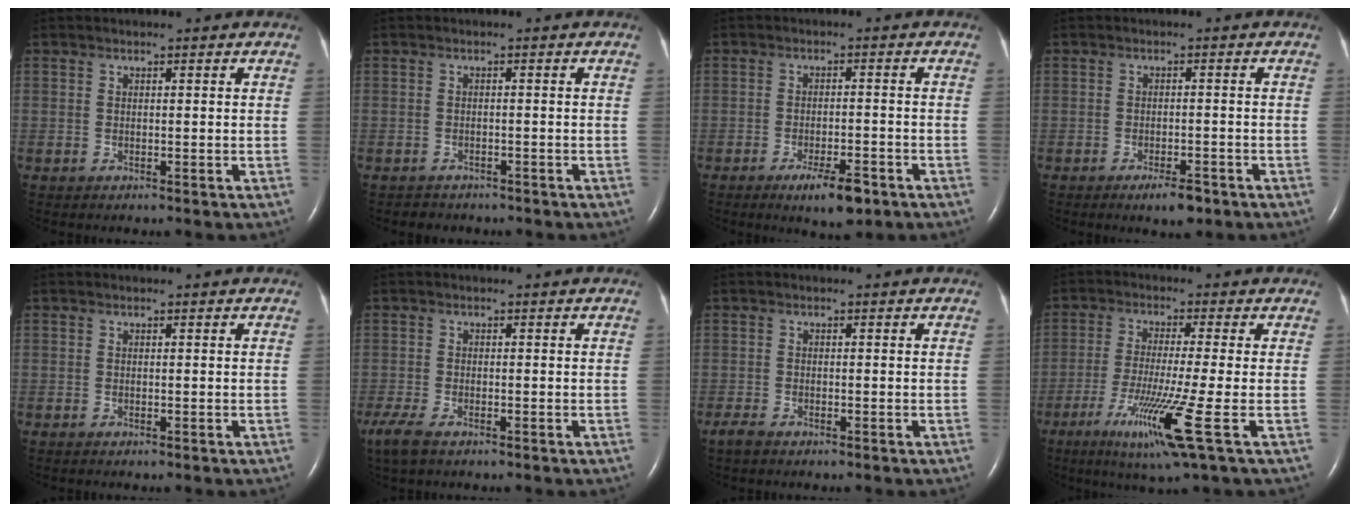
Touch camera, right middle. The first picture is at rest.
{"total": 2.5, "force": [-2.1, 1.4, 0.1], "torque": [-0.009, 0.003, -0.028]}
{"total": 5.9, "force": [-3.6, 1.4, 4.4], "torque": [-0.077, -0.007, -0.052]}
{"total": 3.6, "force": [-2.4, 1.0, 2.5], "torque": [-0.042, -0.002, -0.035]}
{"total": 0.0}
{"total": 6.3, "force": [-4.3, 2.4, 3.9], "torque": [-0.086, -0.017, -0.077]}
{"total": 1.8, "force": [-1.4, 0.6, 1.0], "torque": [-0.027, -0.004, -0.025]}
{"total": 10.6, "force": [-4.5, -1.5, 9.4], "torque": [-0.183, -0.041, -0.084]}